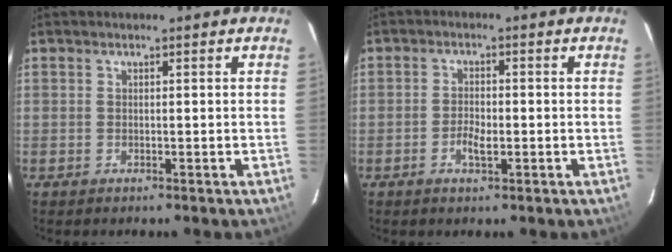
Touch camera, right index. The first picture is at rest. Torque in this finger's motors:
{"motor_torque": [-0.04, -0.04, 0.04, 0.01]}